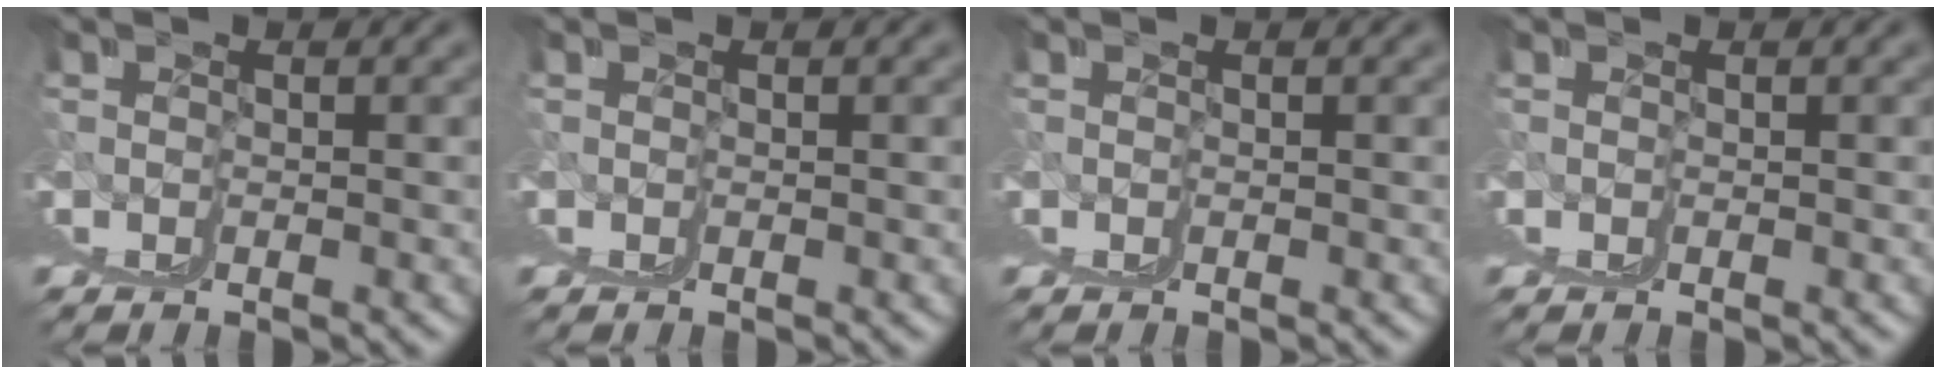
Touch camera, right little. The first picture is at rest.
{"total": 0.0}
{"total": 0.0}
{"total": 0.0}